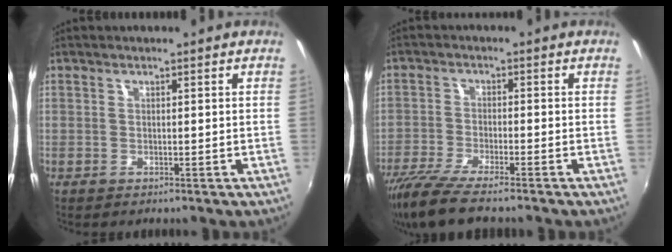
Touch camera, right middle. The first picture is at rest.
{"total": 9.3, "force": [-7.7, 1.1, 5.1], "torque": [-0.119, -0.034, -0.141]}